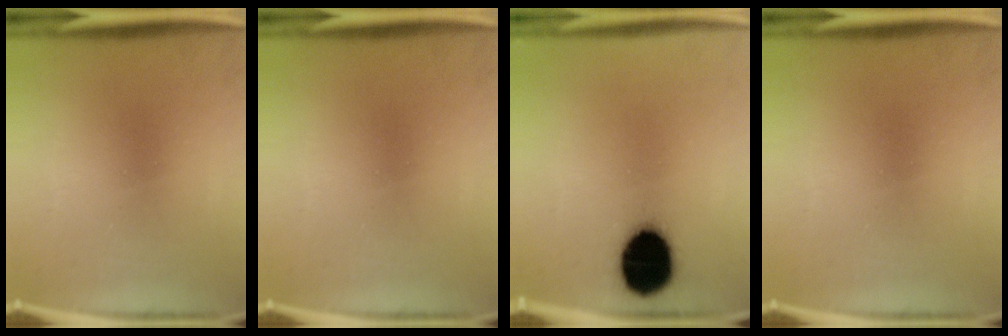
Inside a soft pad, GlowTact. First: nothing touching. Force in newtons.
{"total": 0.0}
{"total": 16.4}
{"total": 0.0}